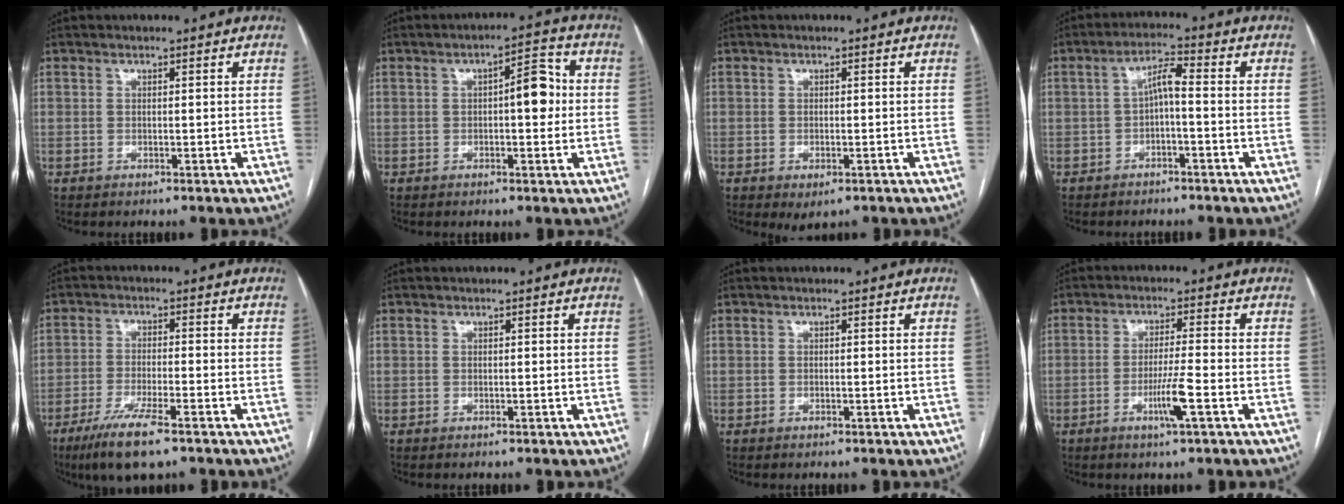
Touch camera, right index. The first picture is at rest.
{"total": 5.9, "force": [0.3, 2.0, 5.5], "torque": [-0.073, 0.019, 0.001]}
{"total": 2.4, "force": [-1.1, 1.0, 1.8], "torque": [-0.026, -0.005, -0.006]}
{"total": 4.1, "force": [-0.6, 0.8, 3.9], "torque": [-0.070, 0.018, -0.009]}
{"total": 8.8, "force": [-5.9, 1.0, 6.6], "torque": [-0.122, -0.021, -0.097]}
{"total": 0.0}
{"total": 0.0}
{"total": 5.4, "force": [-2.2, -0.5, 4.9], "torque": [-0.091, -0.010, -0.042]}